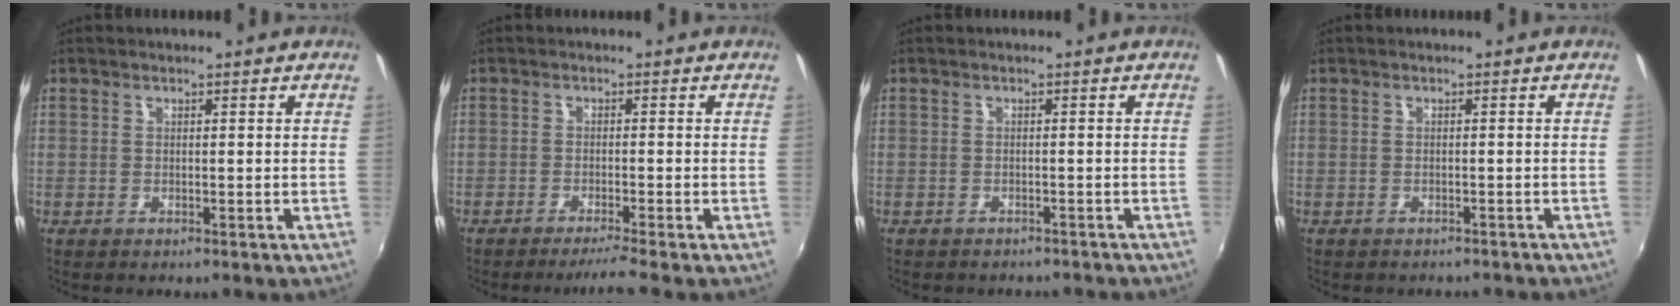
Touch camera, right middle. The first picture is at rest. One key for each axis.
{"total": 3.1, "fx": -2.7, "fy": -0.9, "fz": 1.3, "tx": -0.037, "ty": -0.003, "tz": -0.050}
{"total": 3.8, "fx": -3.4, "fy": 1.3, "fz": 1.1, "tx": -0.025, "ty": -0.013, "tz": -0.044}
{"total": 2.9, "fx": -2.6, "fy": 1.0, "fz": 0.8, "tx": -0.017, "ty": -0.013, "tz": -0.031}